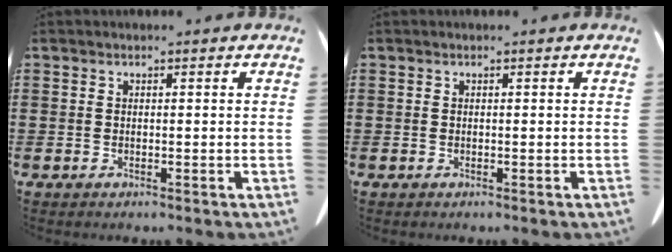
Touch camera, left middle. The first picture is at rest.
{"total": 0.0}